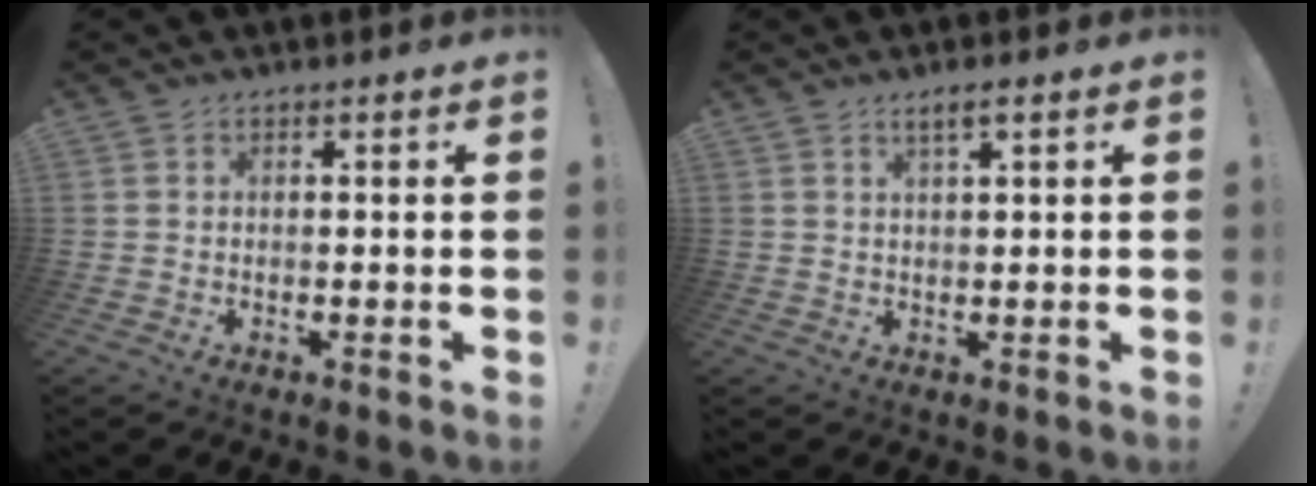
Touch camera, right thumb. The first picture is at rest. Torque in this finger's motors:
{"motor_torque": [0.03, 0.01, 0.01, -0.01, 0.00]}